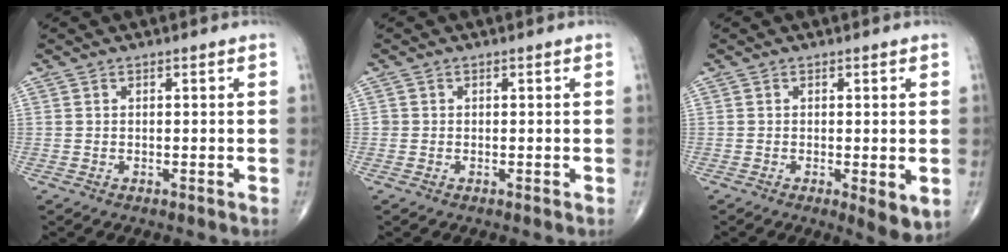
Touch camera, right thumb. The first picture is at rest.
{"total": 0.5, "force": [-0.1, 0.5, 0.0], "torque": [0.003, 0.004, -0.002]}
{"total": 4.3, "force": [-0.8, 1.3, 4.1], "torque": [-0.062, -0.015, -0.013]}